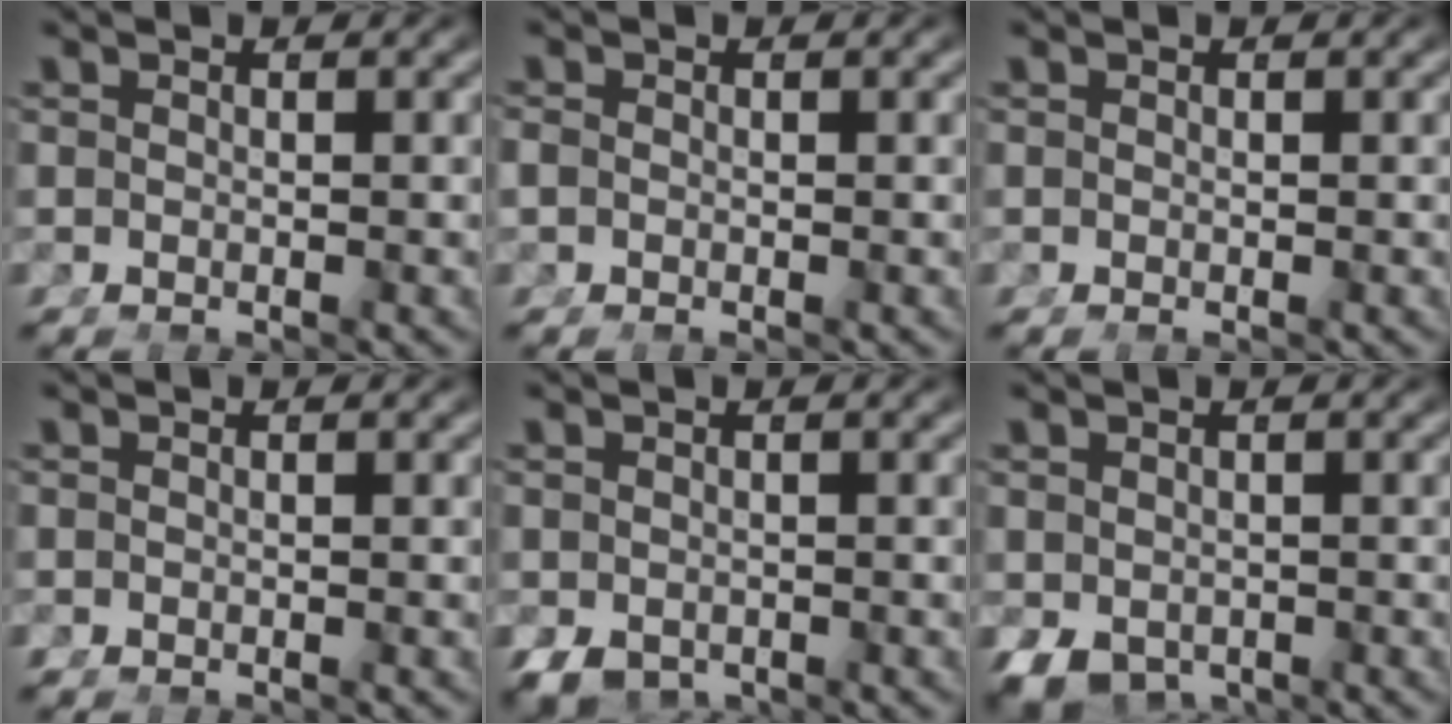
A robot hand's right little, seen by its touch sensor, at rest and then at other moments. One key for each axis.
{"total": 0.6, "fx": -0.4, "fy": 0.3, "fz": 0.4, "tx": -0.014, "ty": -0.009, "tz": -0.002}
{"total": 0.0}
{"total": 0.9, "fx": -0.2, "fy": 0.8, "fz": 0.3, "tx": -0.016, "ty": -0.006, "tz": -0.001}
{"total": 3.3, "fx": -2.0, "fy": 2.1, "fz": 1.6, "tx": -0.038, "ty": -0.034, "tz": -0.013}
{"total": 4.4, "fx": -2.5, "fy": 2.9, "fz": 2.2, "tx": -0.047, "ty": -0.036, "tz": -0.018}